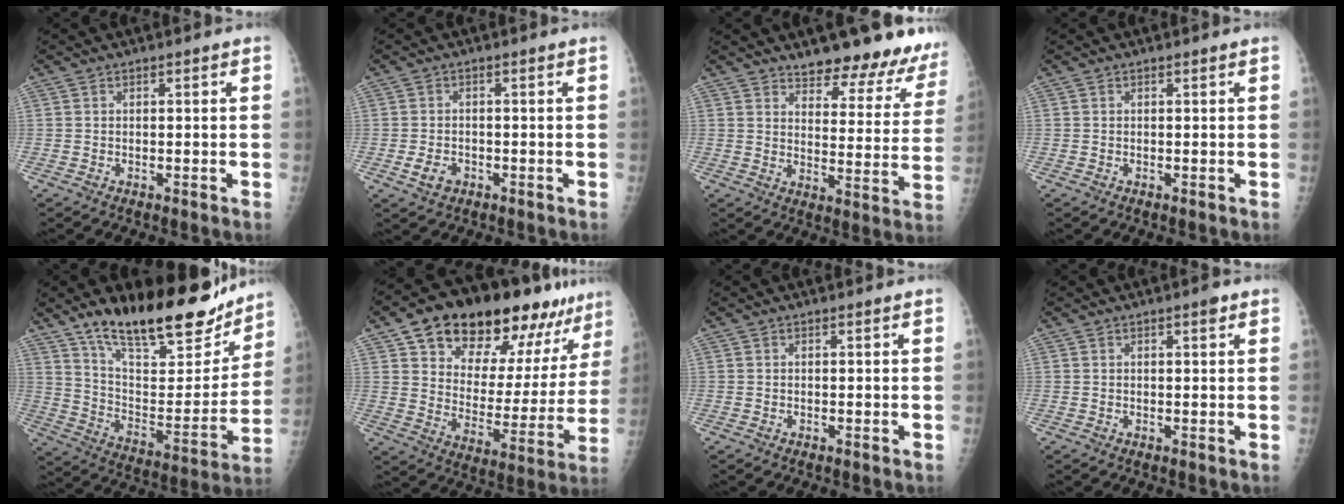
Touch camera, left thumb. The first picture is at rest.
{"total": 3.0, "force": [-1.1, 2.2, 1.8], "torque": [-0.031, 0.001, -0.016]}
{"total": 16.8, "force": [14.4, 5.7, 6.6], "torque": [-0.033, -0.095, 0.172]}
{"total": 0.0}
{"total": 26.9, "force": [19.5, 9.4, 15.9], "torque": [-0.206, -0.078, 0.314]}
{"total": 25.2, "force": [16.9, 12.2, 14.2], "torque": [-0.167, -0.050, 0.249]}
{"total": 0.0}
{"total": 1.4, "force": [0.9, 0.3, 1.1], "torque": [-0.015, -0.002, 0.010]}